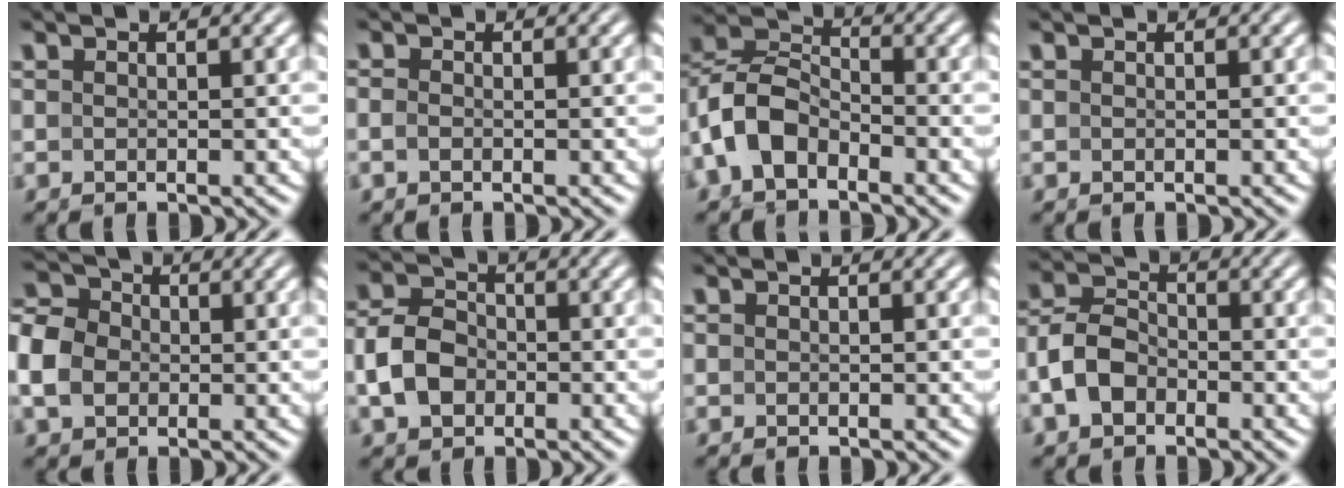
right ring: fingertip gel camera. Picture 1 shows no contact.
{"total": 0.5, "force": [-0.3, 0.1, 0.4], "torque": [-0.011, -0.001, -0.005]}
{"total": 7.8, "force": [-1.7, 6.9, 3.4], "torque": [-0.104, -0.015, -0.037]}
{"total": 0.0}
{"total": 6.5, "force": [0.7, 5.5, 3.4], "torque": [-0.077, 0.004, 0.005]}
{"total": 5.3, "force": [-0.9, 4.4, 2.7], "torque": [-0.056, -0.010, -0.011]}
{"total": 0.0}
{"total": 6.2, "force": [-1.7, 5.2, 2.9], "torque": [-0.072, -0.017, -0.025]}